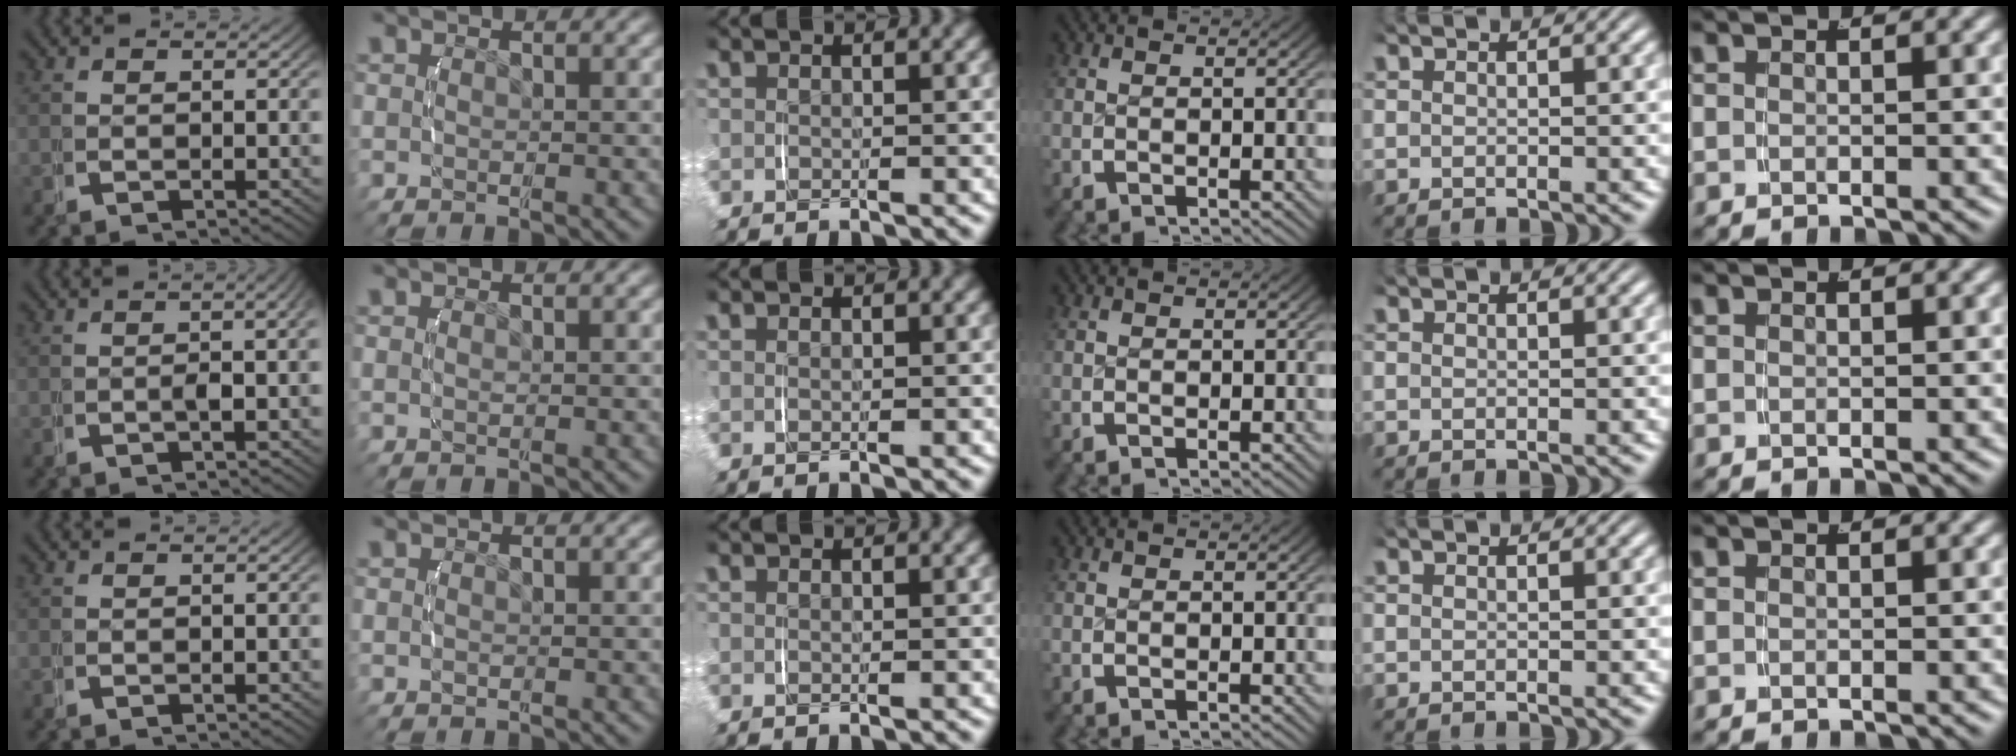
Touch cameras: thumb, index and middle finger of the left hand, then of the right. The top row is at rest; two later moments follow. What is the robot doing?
{"motion": "lift_and_place", "object": "jewelry box"}